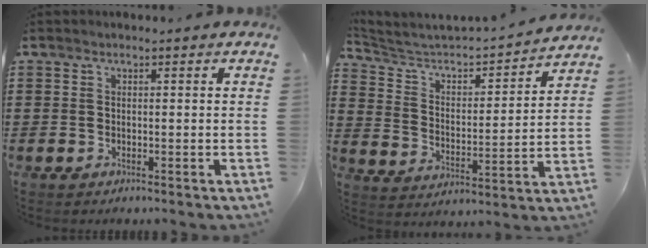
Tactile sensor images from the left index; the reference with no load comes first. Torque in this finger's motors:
{"motor_torque": [0.31, 0.33, 0.04, 0.06]}